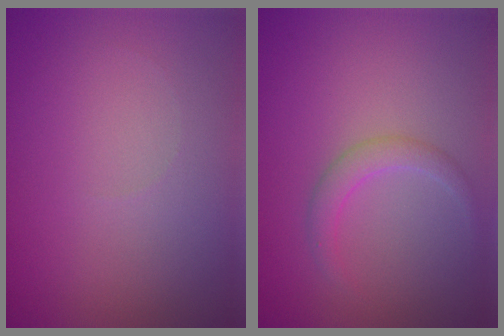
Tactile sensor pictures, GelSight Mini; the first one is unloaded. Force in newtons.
{"total": 1.7, "press": 1.7, "slide": 0.1}